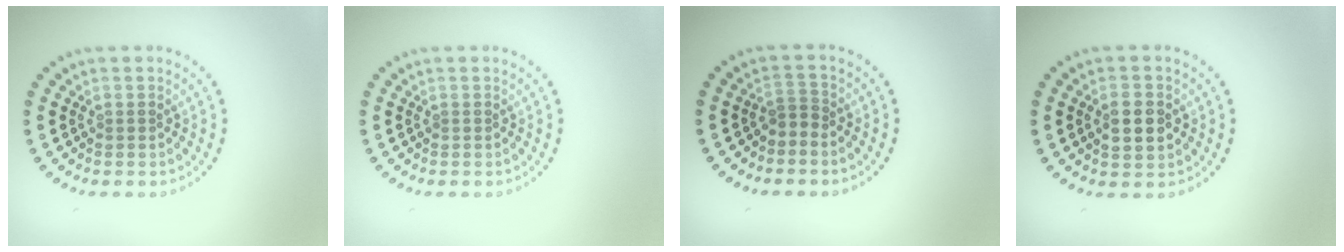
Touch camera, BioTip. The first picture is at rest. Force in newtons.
{"total": 0.0}
{"total": 1.4, "press": 0.9, "slide": 1.0}
{"total": 2.9, "press": 2.9, "slide": 0.2}